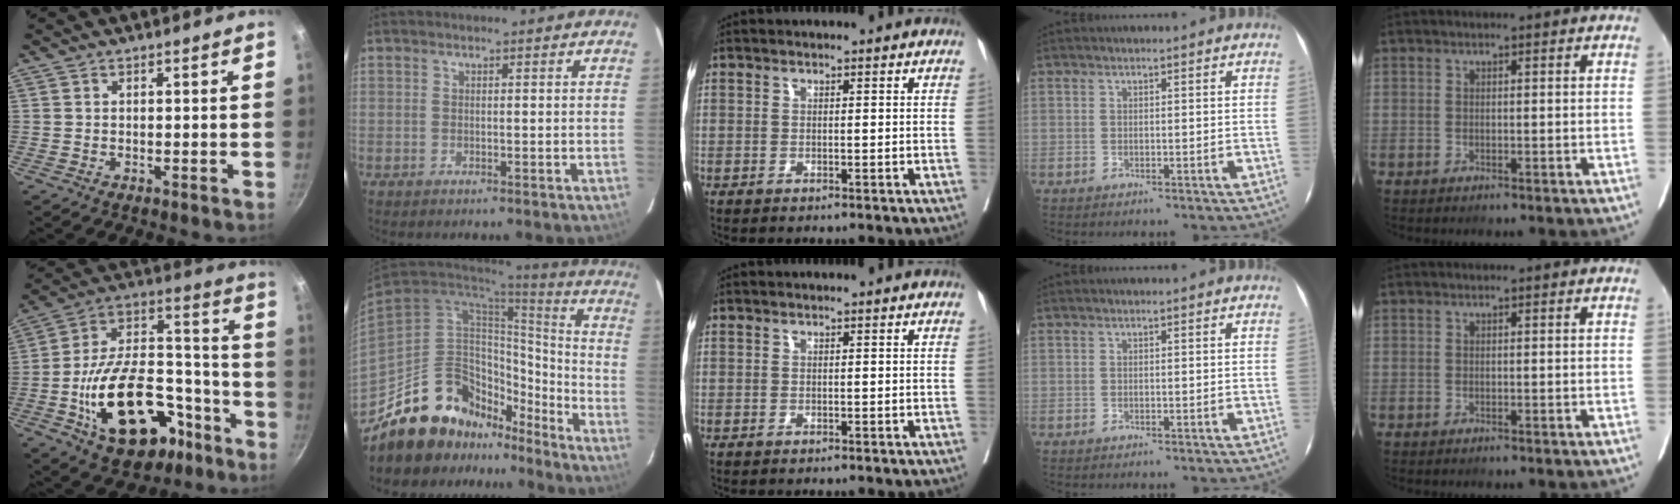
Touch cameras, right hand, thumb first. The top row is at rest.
{"thumb": {"total": 25.7, "force": [-11.1, 14.2, 18.4], "torque": [-0.323, 0.077, -0.170]}, "index": {"total": 19.3, "force": [-15.2, 10.1, 6.4], "torque": [-0.117, 0.066, -0.243]}}